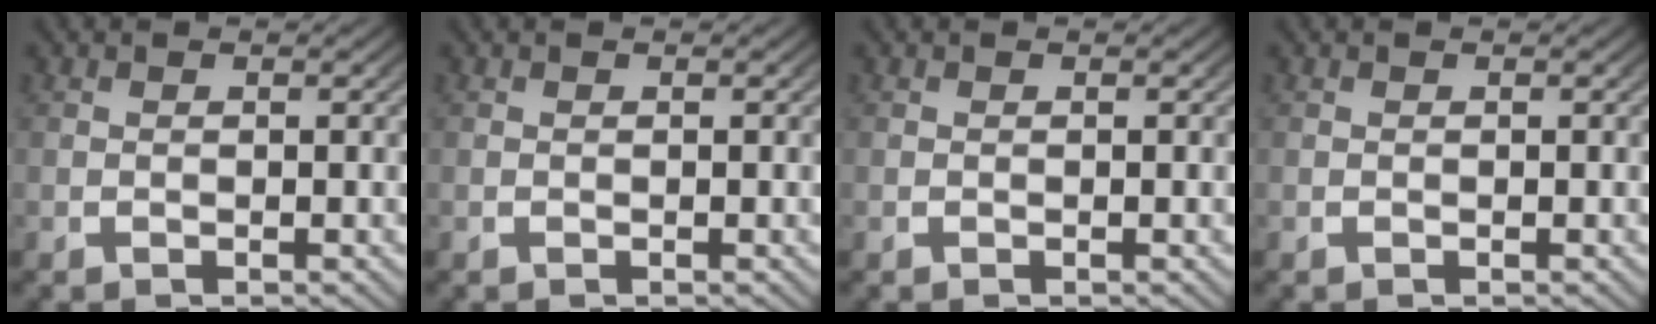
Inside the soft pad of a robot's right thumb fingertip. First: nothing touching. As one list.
[{"total": 0.0}, {"total": 0.0}, {"total": 0.0}]